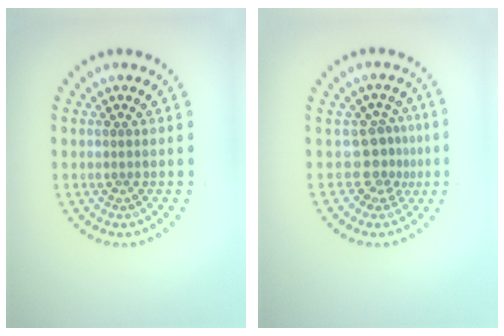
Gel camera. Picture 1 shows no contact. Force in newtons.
{"total": 2.8, "press": 2.0, "slide": 2.0}